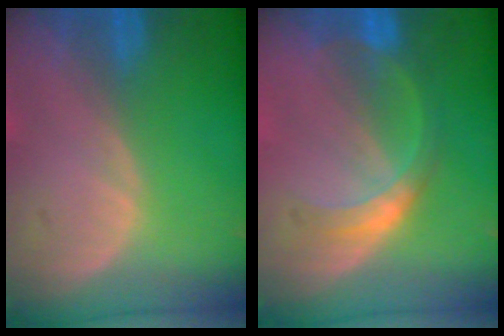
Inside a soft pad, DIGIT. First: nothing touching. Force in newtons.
{"total": 5.5, "press": 5.1, "slide": 2.1}